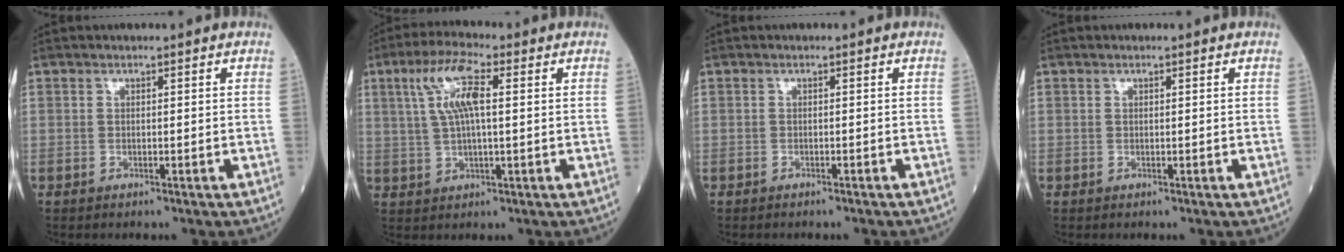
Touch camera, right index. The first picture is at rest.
{"total": 8.1, "force": [2.4, 1.6, 7.5], "torque": [-0.156, 0.015, 0.046]}
{"total": 0.9, "force": [-0.9, 0.1, 0.3], "torque": [-0.008, -0.001, -0.011]}
{"total": 0.0}